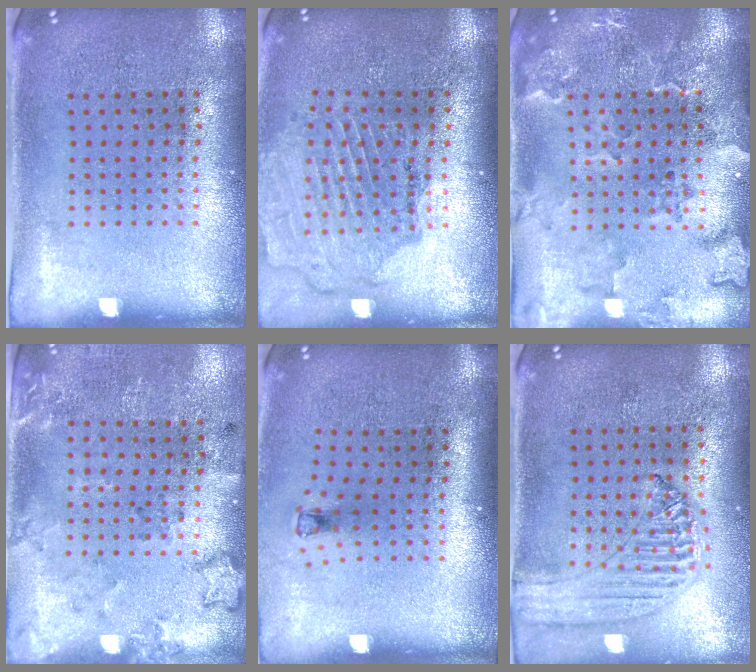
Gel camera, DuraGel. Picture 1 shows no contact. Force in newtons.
{"total": 1.7, "press": 1.7, "slide": 0.1}
{"total": 2.3, "press": 2.2, "slide": 0.8}
{"total": 2.0, "press": 1.4, "slide": 1.4}
{"total": 0.7, "press": 0.3, "slide": 0.6}
{"total": 1.2, "press": 1.2, "slide": 0.1}